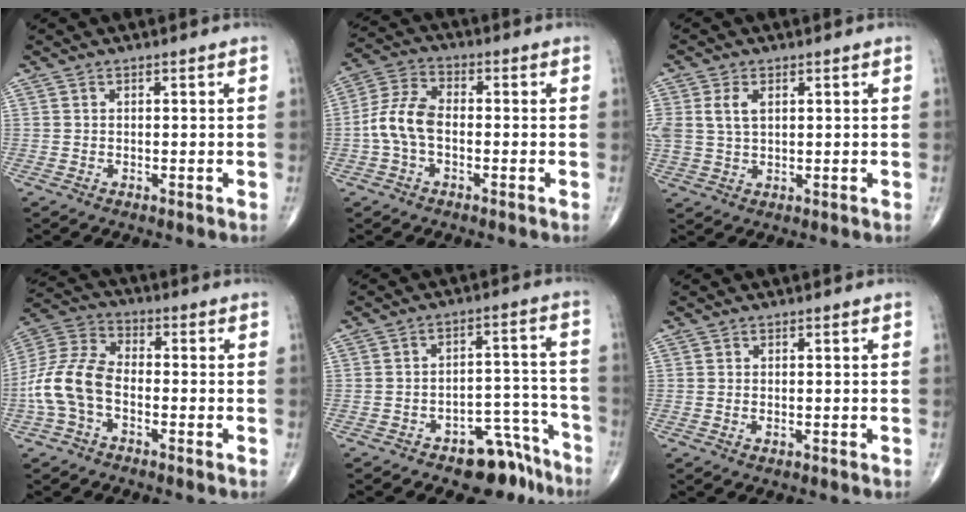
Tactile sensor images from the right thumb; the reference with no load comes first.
{"total": 8.2, "force": [-1.5, 4.8, 6.5], "torque": [-0.137, 0.027, -0.038]}
{"total": 5.8, "force": [1.5, 3.6, 4.3], "torque": [-0.098, 0.004, 0.035]}
{"total": 11.8, "force": [-3.2, 7.0, 8.9], "torque": [-0.192, 0.034, -0.071]}
{"total": 9.3, "force": [-6.9, 4.9, 3.9], "torque": [-0.009, 0.086, -0.098]}
{"total": 0.7, "force": [-0.2, 0.4, 0.6], "torque": [-0.011, 0.003, -0.001]}